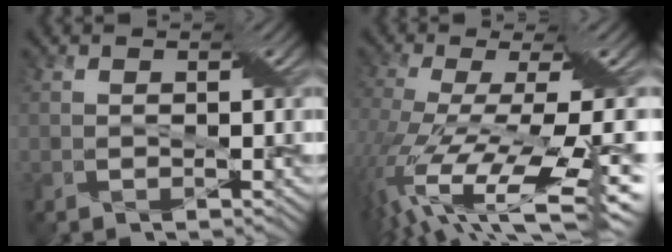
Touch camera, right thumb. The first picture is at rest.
{"total": 14.5, "force": [-4.6, 3.7, 13.2], "torque": [-0.289, -0.005, -0.068]}